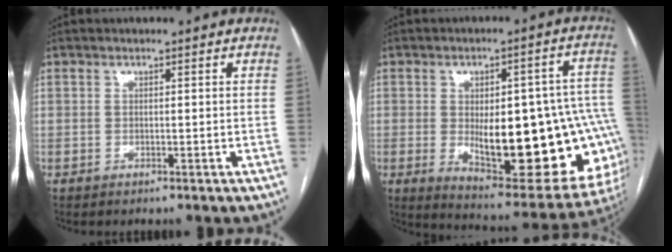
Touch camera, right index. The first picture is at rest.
{"total": 25.3, "force": [-3.6, 8.7, 23.5], "torque": [-0.232, 0.015, -0.021]}